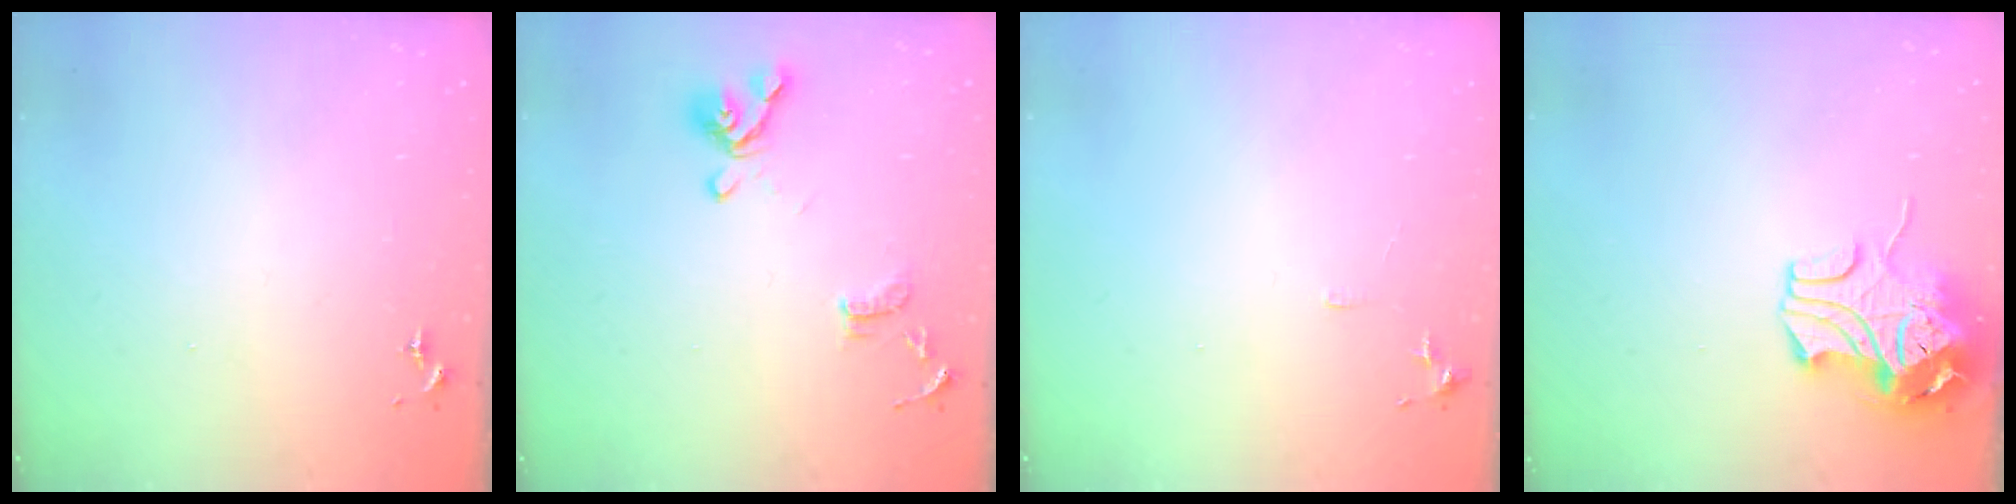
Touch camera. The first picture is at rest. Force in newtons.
{"total": 13.1, "press": 13.0, "slide": 1.4}
{"total": 5.7, "press": 5.6, "slide": 0.6}
{"total": 10.8, "press": 10.6, "slide": 1.6}